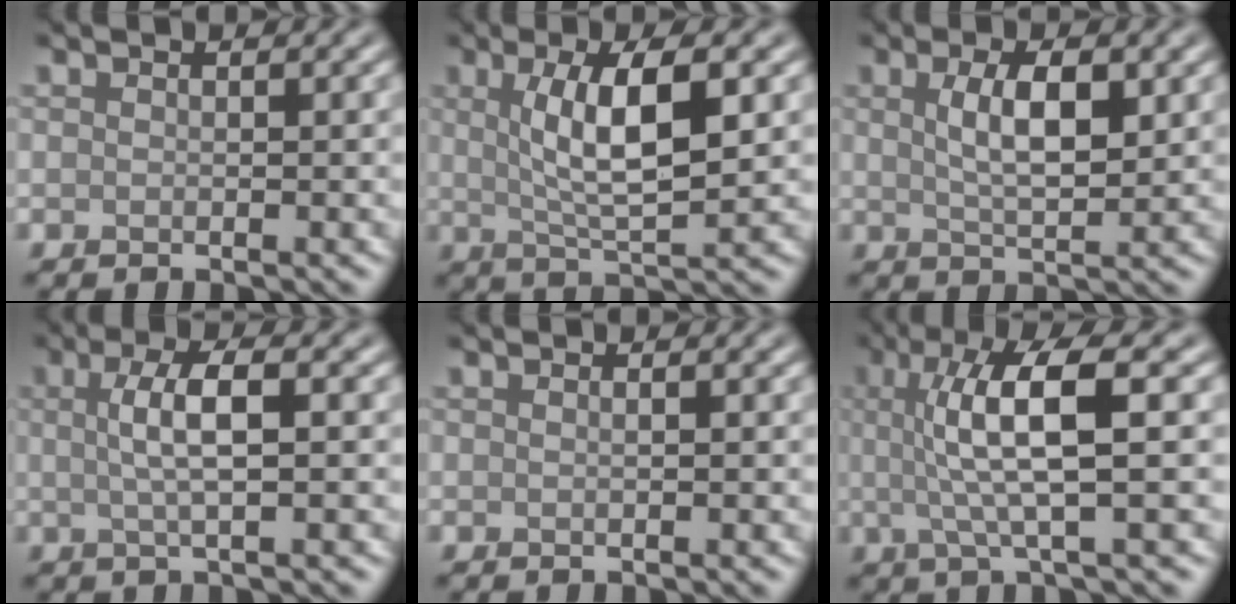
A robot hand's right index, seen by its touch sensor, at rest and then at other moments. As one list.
[{"total": 6.9, "force": [1.4, 1.9, 6.4], "torque": [-0.109, 0.000, 0.028]}, {"total": 4.5, "force": [1.2, 1.5, 4.1], "torque": [-0.079, 0.000, 0.023]}, {"total": 4.0, "force": [0.5, 0.9, 3.8], "torque": [-0.069, 0.006, 0.006]}, {"total": 0.0}, {"total": 7.2, "force": [1.0, 1.6, 7.0], "torque": [-0.129, 0.006, 0.017]}]